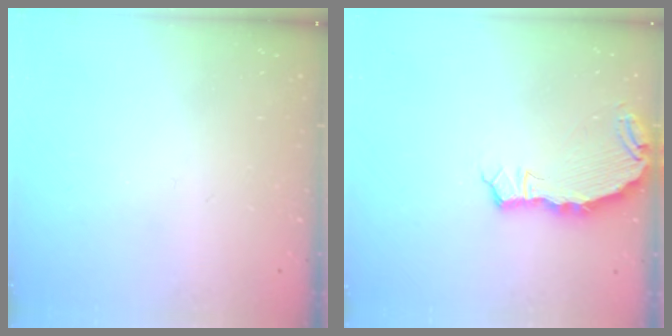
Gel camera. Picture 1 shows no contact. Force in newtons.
{"total": 6.8, "press": 5.5, "slide": 4.1}